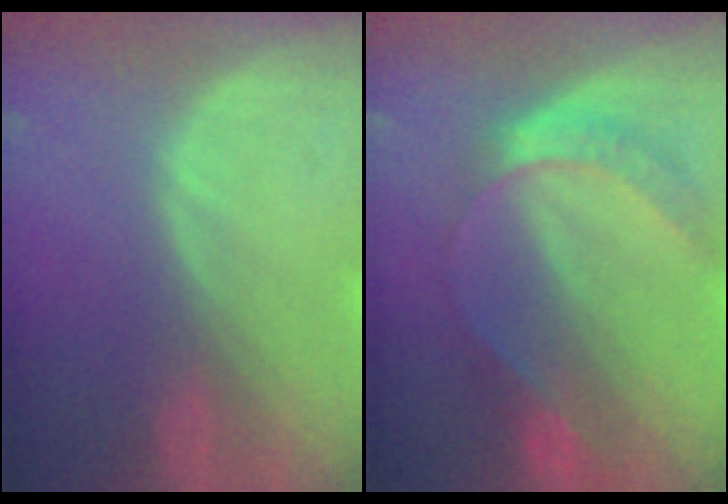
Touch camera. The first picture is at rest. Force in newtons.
{"total": 7.4, "press": 6.2, "slide": 4.0}